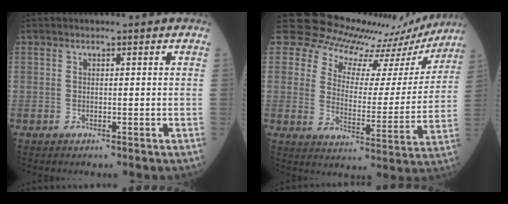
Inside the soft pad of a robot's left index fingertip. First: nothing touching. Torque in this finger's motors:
{"motor_torque": [1.09, -1.05, 0.02, -0.08]}